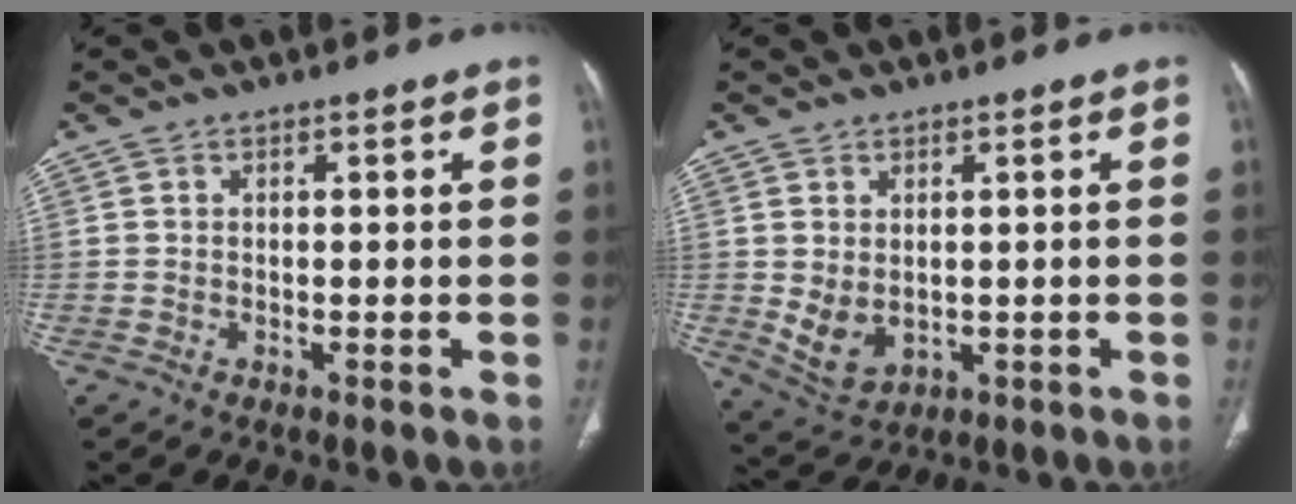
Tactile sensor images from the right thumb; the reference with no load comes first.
{"total": 5.7, "force": [0.2, 3.9, 4.1], "torque": [-0.074, -0.008, 0.027]}